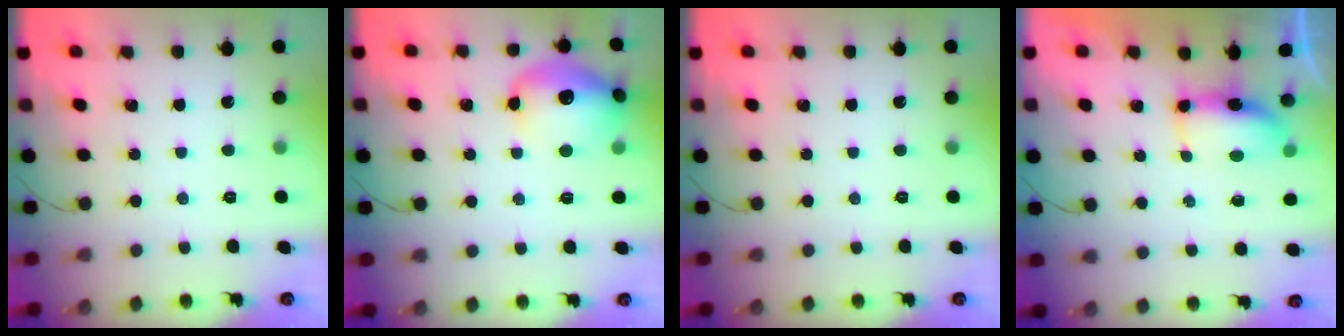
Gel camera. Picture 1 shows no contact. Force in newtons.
{"total": 17.5, "press": 17.3, "slide": 2.1}
{"total": 0.0}
{"total": 6.6, "press": 6.3, "slide": 2.0}